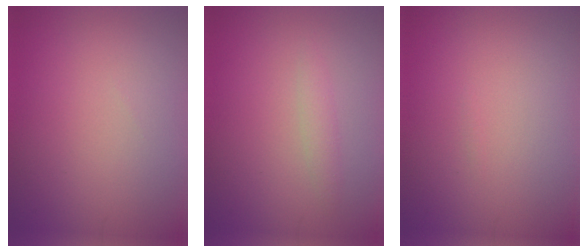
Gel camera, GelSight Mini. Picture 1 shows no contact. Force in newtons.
{"total": 1.2, "press": 1.2, "slide": 0.0}
{"total": 0.0}